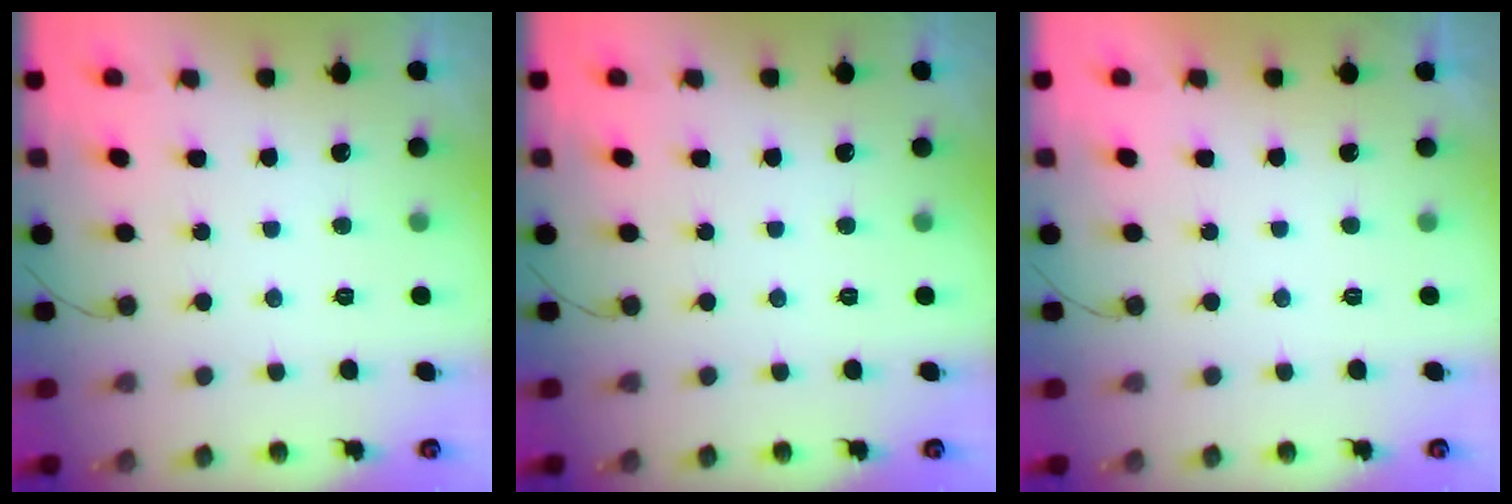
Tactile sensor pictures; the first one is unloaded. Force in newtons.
{"total": 0.0}
{"total": 2.3, "press": 2.3, "slide": 0.4}